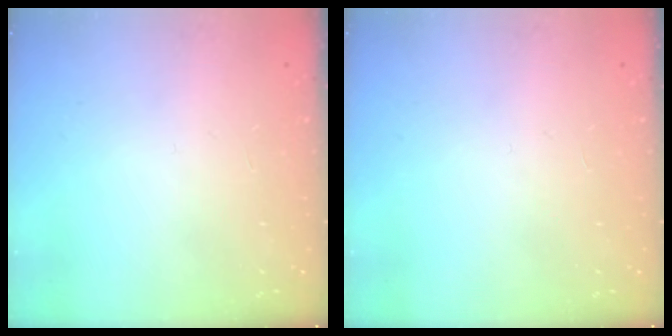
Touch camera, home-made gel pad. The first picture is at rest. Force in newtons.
{"total": 0.0}